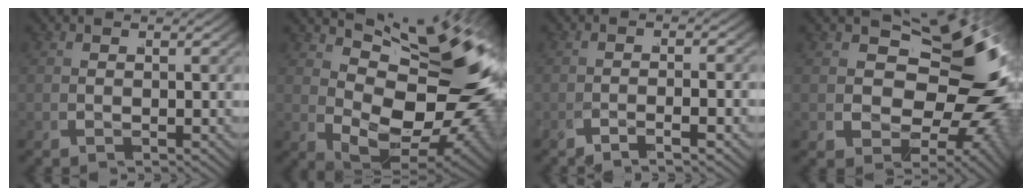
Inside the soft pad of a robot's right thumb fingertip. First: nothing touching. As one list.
[{"total": 18.2, "force": [1.8, 11.1, 14.3], "torque": [-0.223, -0.037, 0.045]}, {"total": 2.6, "force": [-2.1, 0.7, 1.3], "torque": [-0.032, 0.014, -0.049]}, {"total": 18.2, "force": [0.8, 12.4, 13.3], "torque": [-0.204, -0.047, 0.025]}]